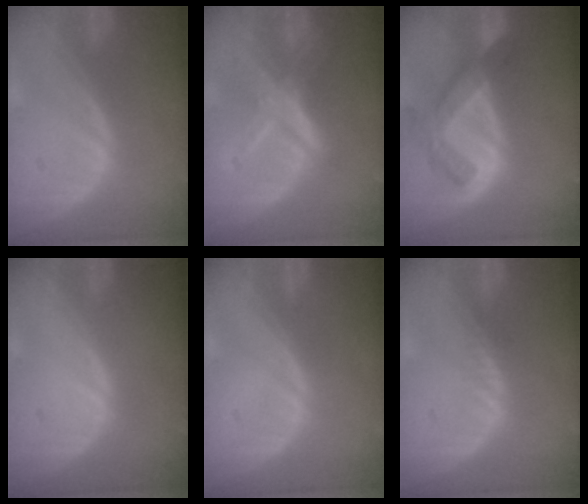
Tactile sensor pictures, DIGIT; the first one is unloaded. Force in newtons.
{"total": 6.5, "press": 5.8, "slide": 3.0}
{"total": 7.6, "press": 6.6, "slide": 3.7}
{"total": 0.0}
{"total": 0.0}
{"total": 1.2, "press": 0.9, "slide": 0.8}